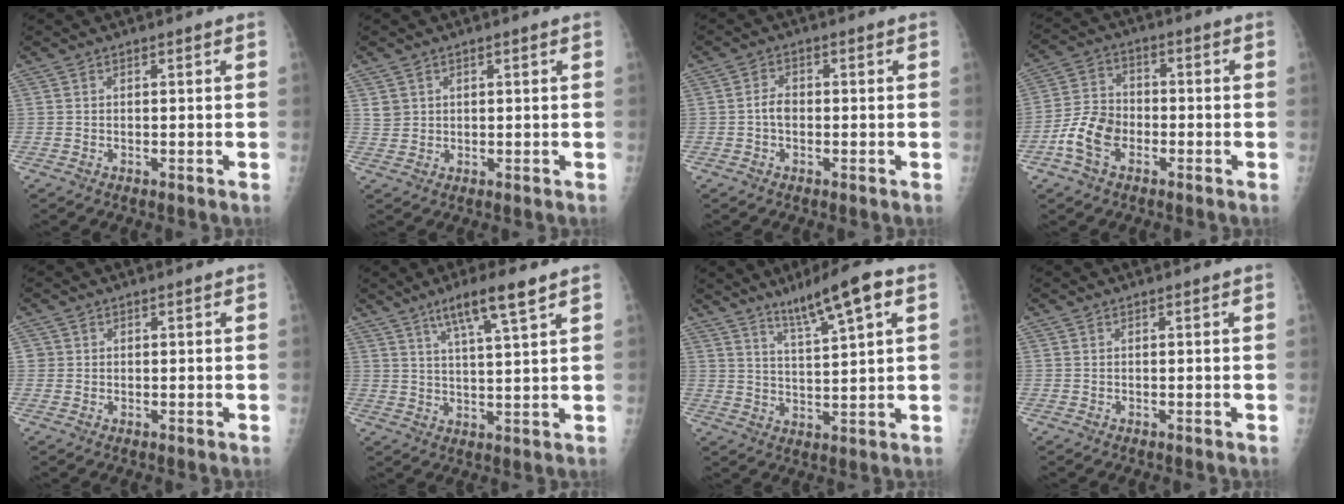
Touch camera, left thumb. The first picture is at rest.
{"total": 2.3, "force": [0.9, 2.0, 0.5], "torque": [0.007, -0.005, 0.018]}
{"total": 2.7, "force": [-0.6, 1.8, 1.8], "torque": [-0.025, 0.011, -0.015]}
{"total": 9.0, "force": [-3.9, 6.2, 5.2], "torque": [-0.090, 0.025, -0.079]}
{"total": 1.2, "force": [0.1, 1.2, 0.0], "torque": [0.014, 0.005, -0.001]}
{"total": 8.3, "force": [5.2, 0.5, 6.5], "torque": [-0.118, -0.021, 0.093]}
{"total": 9.6, "force": [5.5, 0.9, 7.8], "torque": [-0.130, -0.017, 0.094]}
{"total": 0.0}